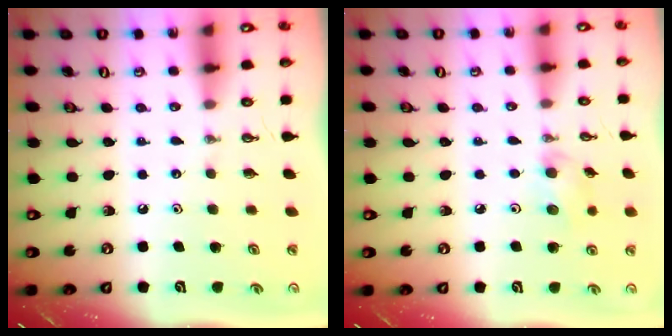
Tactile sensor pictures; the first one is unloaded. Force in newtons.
{"total": 6.4, "press": 6.3, "slide": 1.1}